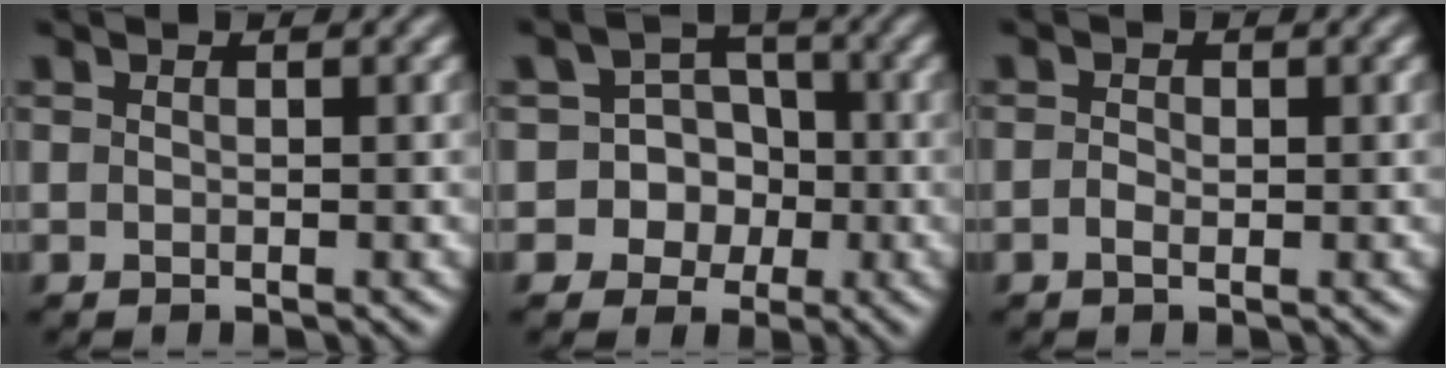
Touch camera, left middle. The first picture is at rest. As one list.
[{"total": 7.1, "force": [-1.8, 6.6, 1.7], "torque": [-0.008, 0.025, -0.059]}, {"total": 0.9, "force": [-0.3, 0.6, 0.7], "torque": [-0.015, 0.000, -0.008]}]